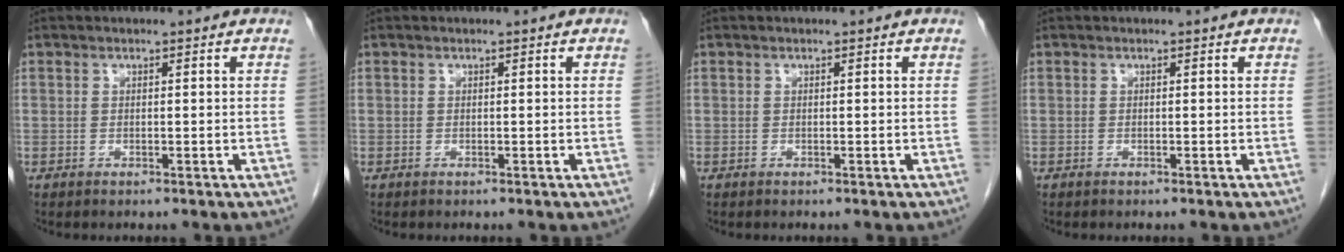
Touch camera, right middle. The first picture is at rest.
{"total": 0.0}
{"total": 0.0}
{"total": 0.0}